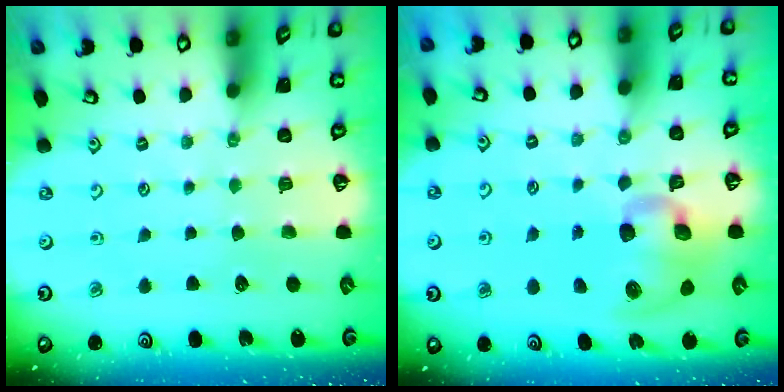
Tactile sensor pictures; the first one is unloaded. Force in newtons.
{"total": 13.5, "press": 13.4, "slide": 1.7}